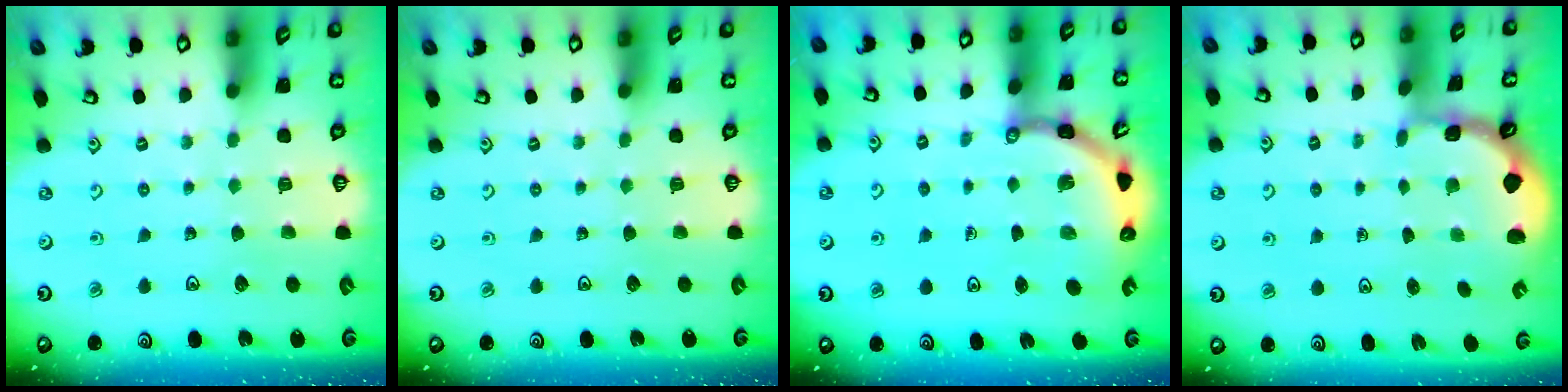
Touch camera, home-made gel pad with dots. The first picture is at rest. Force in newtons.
{"total": 0.0}
{"total": 5.5, "press": 5.4, "slide": 0.6}
{"total": 0.8, "press": 0.8, "slide": 0.2}